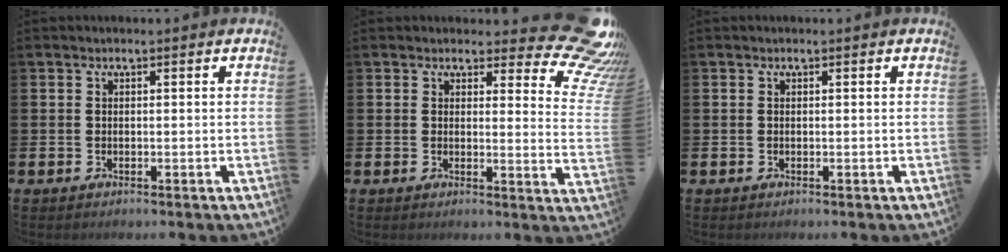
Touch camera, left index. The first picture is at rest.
{"total": 7.5, "force": [5.8, 2.9, 3.7], "torque": [-0.038, -0.050, 0.096]}
{"total": 0.0}